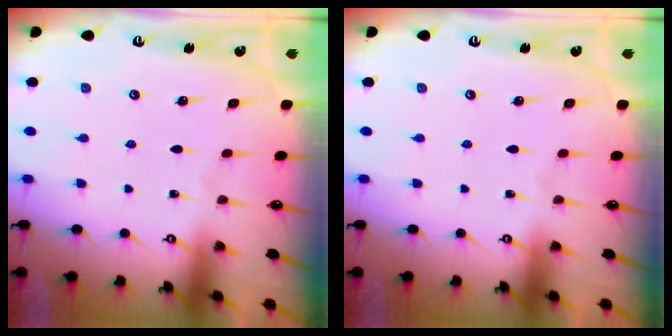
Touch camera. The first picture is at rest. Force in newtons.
{"total": 0.0}